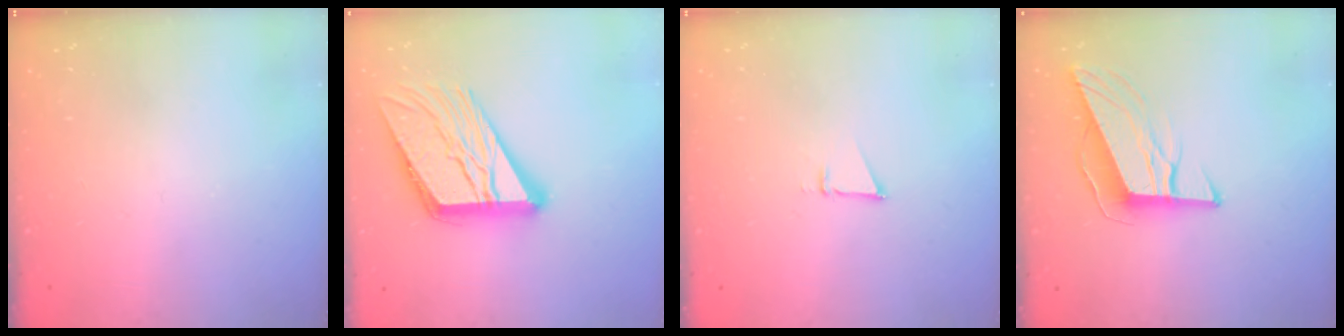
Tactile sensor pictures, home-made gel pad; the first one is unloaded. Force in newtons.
{"total": 19.0, "press": 18.9, "slide": 2.0}
{"total": 2.6, "press": 2.5, "slide": 0.8}
{"total": 10.7, "press": 10.2, "slide": 3.3}